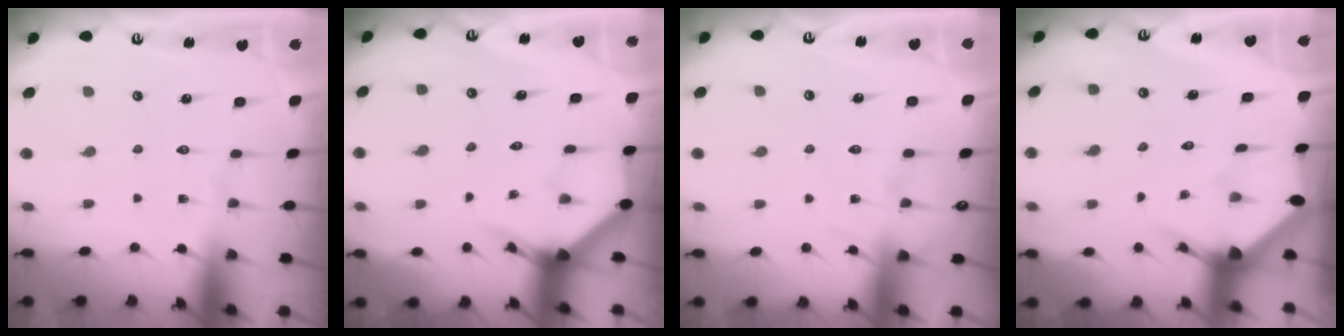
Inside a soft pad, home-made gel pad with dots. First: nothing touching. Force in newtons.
{"total": 3.8, "press": 3.8, "slide": 0.2}
{"total": 6.0, "press": 5.9, "slide": 0.8}
{"total": 2.9, "press": 2.9, "slide": 0.2}